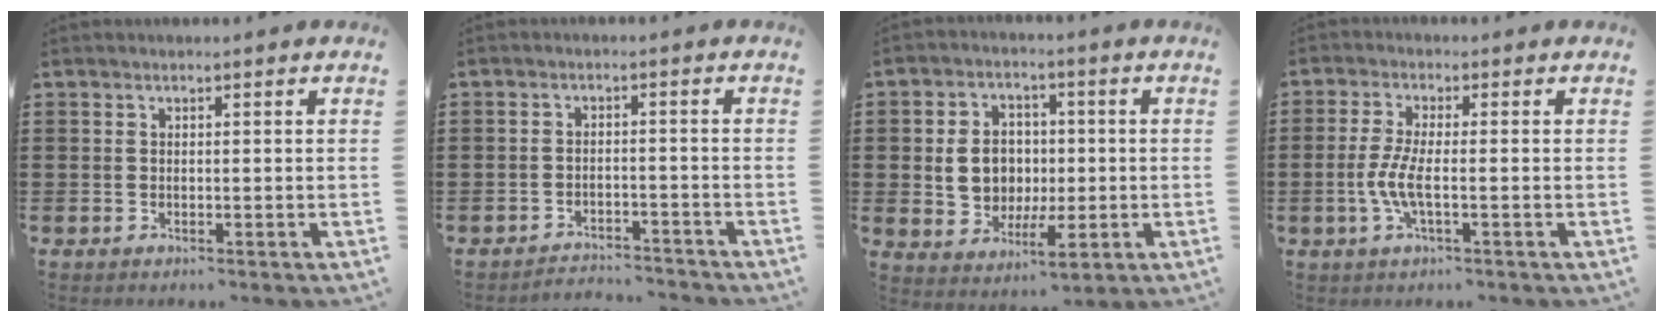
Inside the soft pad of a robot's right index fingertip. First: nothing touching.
{"total": 2.7, "force": [-2.7, 0.3, 0.0], "torque": [-0.006, 0.001, -0.058]}
{"total": 7.6, "force": [0.2, 6.0, 4.7], "torque": [-0.094, 0.010, 0.000]}
{"total": 4.8, "force": [-1.1, 1.1, 4.6], "torque": [-0.109, -0.006, -0.030]}